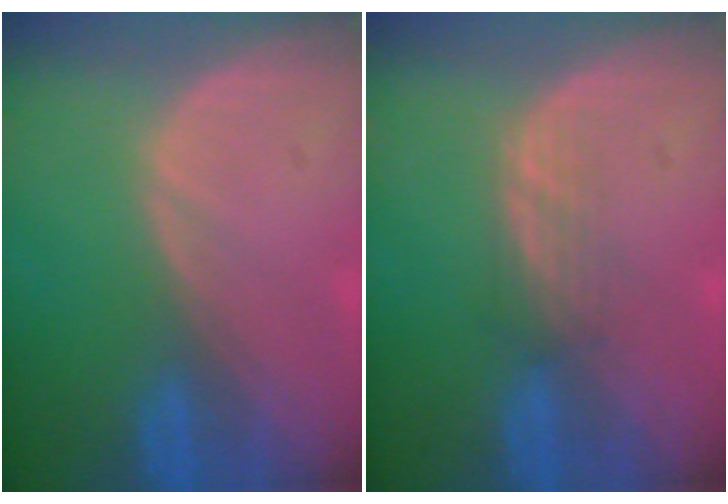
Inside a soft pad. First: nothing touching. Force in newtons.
{"total": 2.2, "press": 2.2, "slide": 0.4}